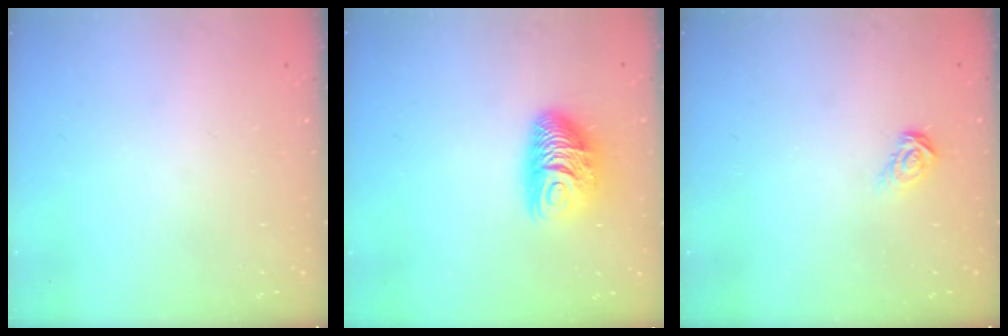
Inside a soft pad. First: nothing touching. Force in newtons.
{"total": 10.0, "press": 10.0, "slide": 0.4}
{"total": 4.3, "press": 4.3, "slide": 0.5}